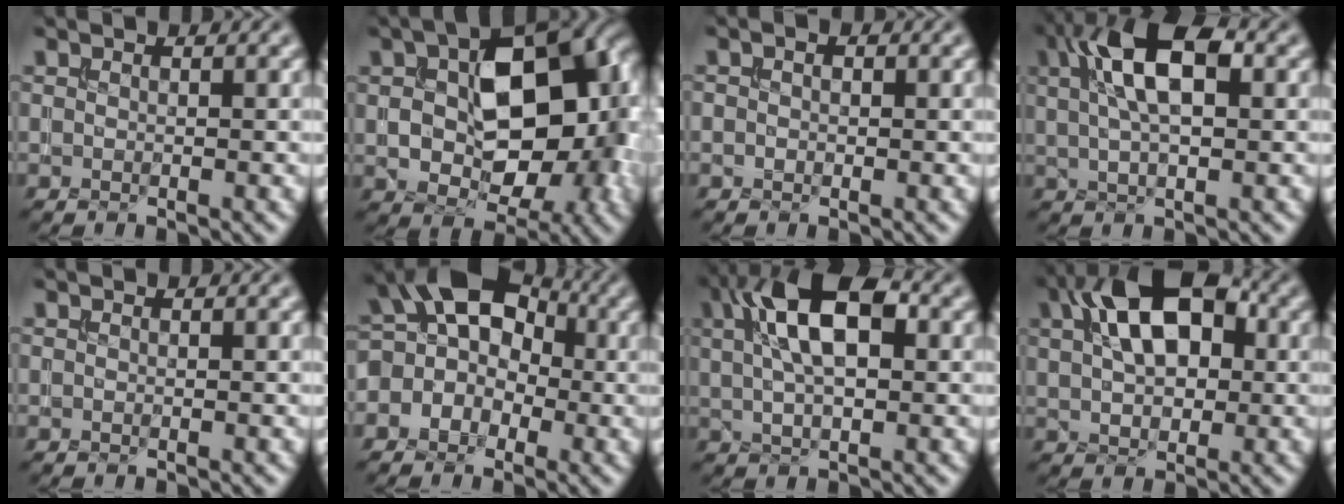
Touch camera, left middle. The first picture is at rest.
{"total": 13.2, "force": [0.6, 8.3, 10.2], "torque": [-0.128, 0.008, 0.015]}
{"total": 1.2, "force": [0.0, 0.9, 0.8], "torque": [-0.015, -0.001, -0.004]}
{"total": 7.9, "force": [2.5, 3.4, 6.7], "torque": [-0.116, 0.021, 0.033]}
{"total": 0.0}
{"total": 8.4, "force": [0.7, 6.5, 5.2], "torque": [-0.068, 0.024, -0.014]}
{"total": 8.7, "force": [2.6, 4.0, 7.2], "torque": [-0.118, 0.027, 0.032]}
{"total": 10.2, "force": [3.0, 6.1, 7.6], "torque": [-0.126, 0.032, 0.035]}